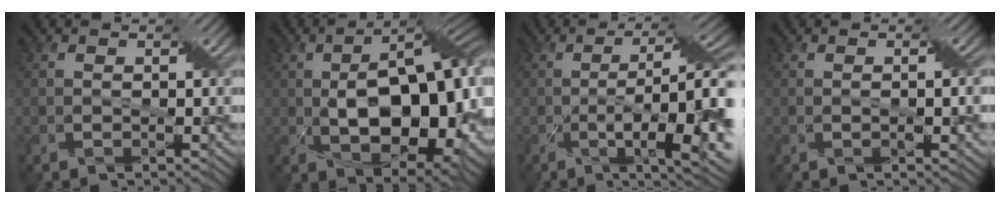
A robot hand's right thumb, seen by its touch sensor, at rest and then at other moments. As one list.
[{"total": 16.5, "force": [-0.7, 8.2, 14.3], "torque": [-0.206, 0.004, -0.008]}, {"total": 13.1, "force": [-2.5, 3.2, 12.4], "torque": [-0.187, 0.004, -0.031]}, {"total": 2.2, "force": [0.0, 0.3, 2.2], "torque": [-0.036, 0.002, 0.001]}]